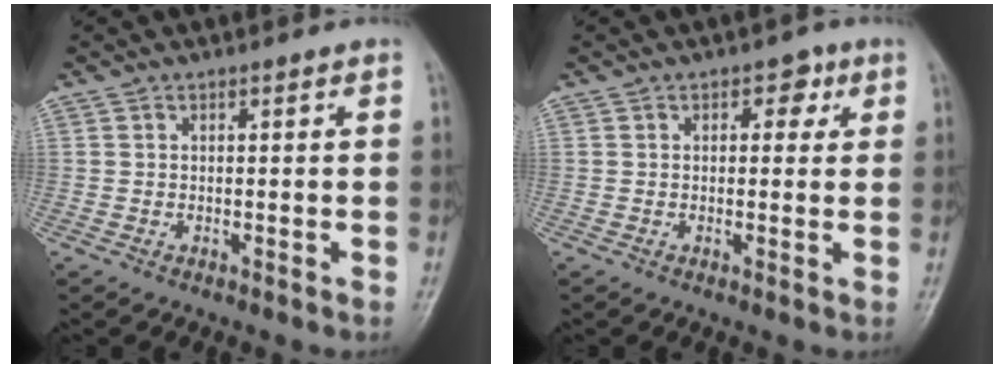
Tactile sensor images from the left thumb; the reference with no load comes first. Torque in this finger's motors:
{"motor_torque": [-0.06, 0.06, -0.03, -0.09, -0.05]}